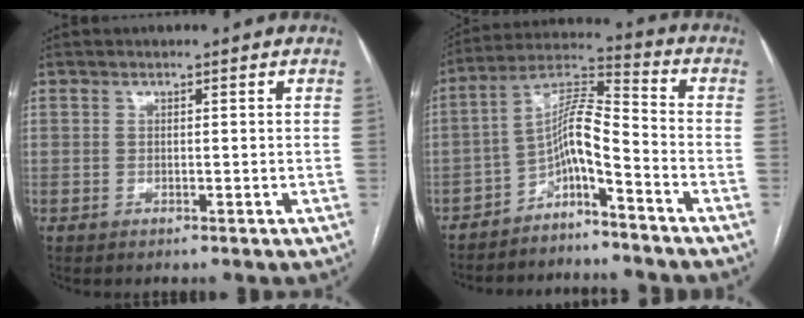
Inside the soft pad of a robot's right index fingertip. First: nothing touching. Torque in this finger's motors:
{"motor_torque": [0.66, -0.27, 0.45, 0.07]}